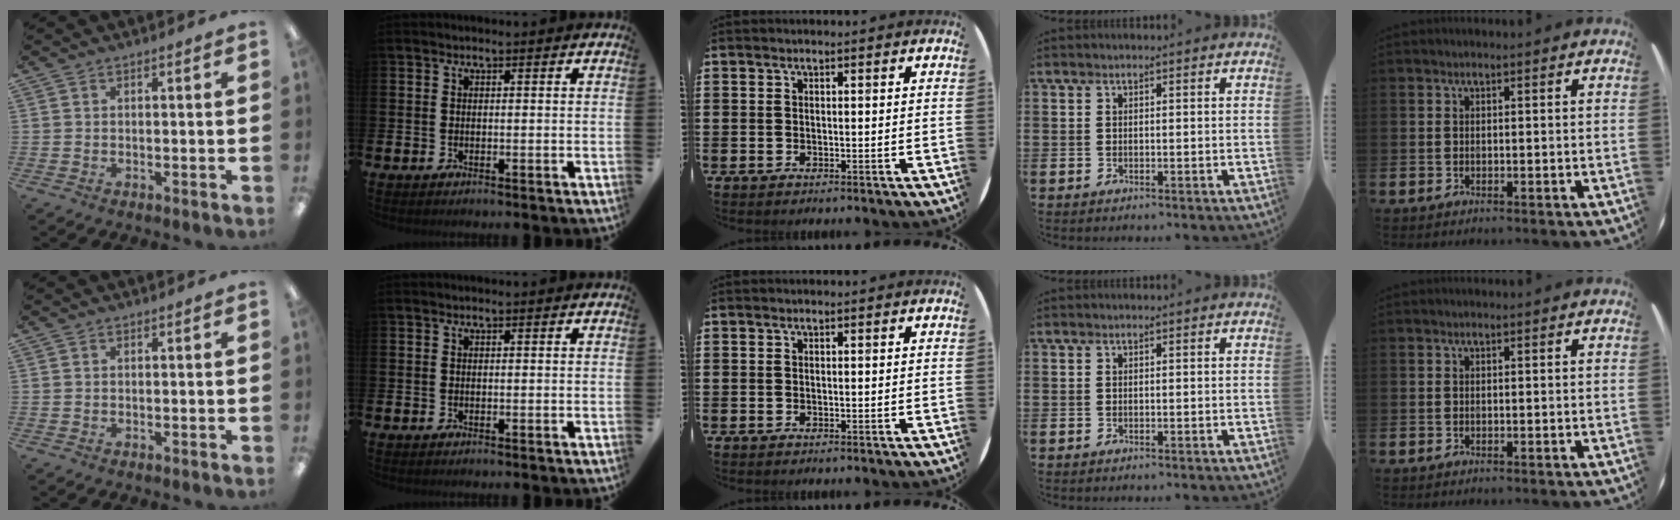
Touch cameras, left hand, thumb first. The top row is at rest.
{}